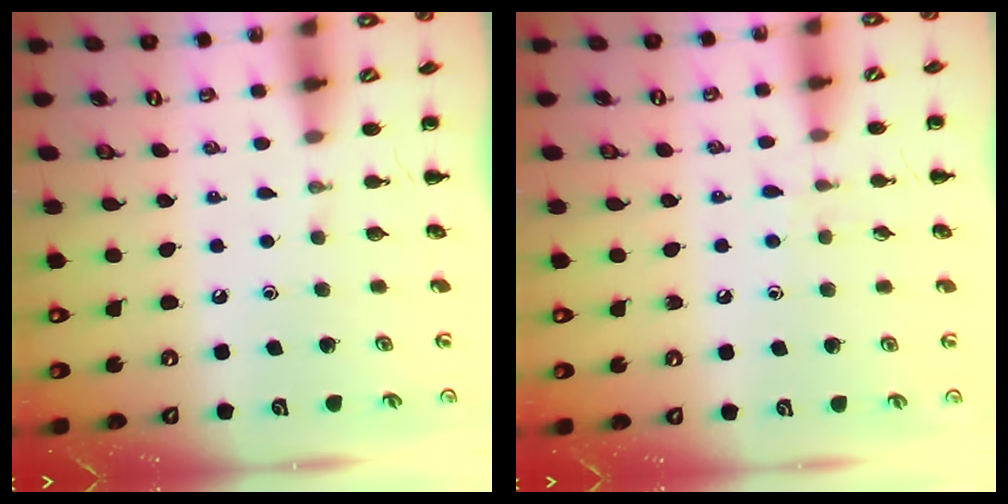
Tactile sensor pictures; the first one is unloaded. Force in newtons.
{"total": 5.2, "press": 4.8, "slide": 2.2}